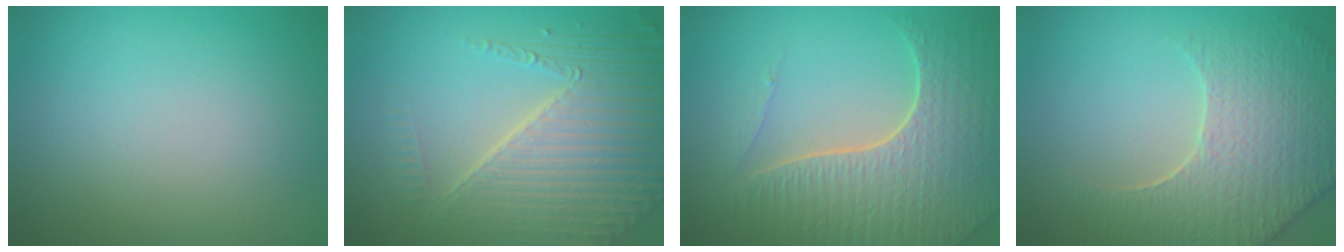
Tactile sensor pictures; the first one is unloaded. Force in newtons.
{"total": 8.3, "press": 5.6, "slide": 6.1}
{"total": 7.0, "press": 5.1, "slide": 4.8}
{"total": 7.0, "press": 5.5, "slide": 4.3}